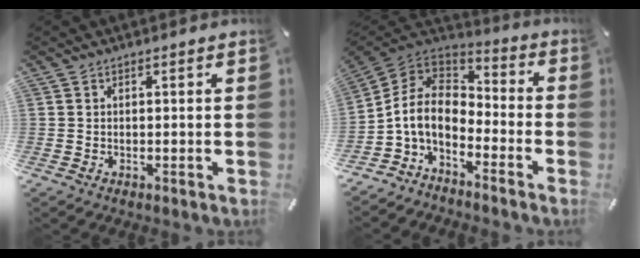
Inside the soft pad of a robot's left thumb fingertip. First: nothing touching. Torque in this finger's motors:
{"motor_torque": [-0.17, 1.36, 0.54, 0.31, 0.35]}